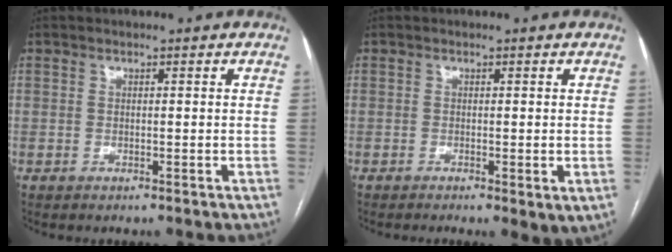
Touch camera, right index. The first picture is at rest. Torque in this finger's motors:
{"motor_torque": [1.07, -1.09, 0.48, 0.07]}